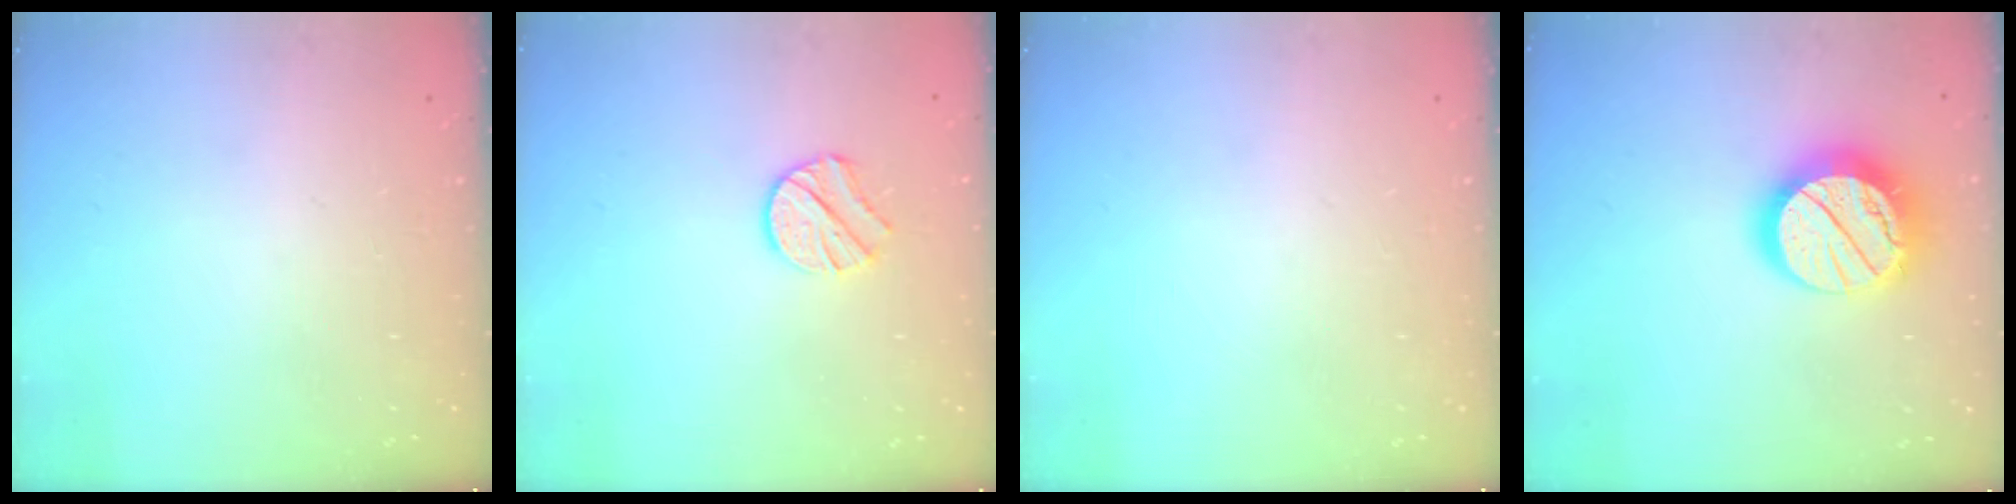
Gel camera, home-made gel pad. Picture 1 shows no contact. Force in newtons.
{"total": 8.5, "press": 8.4, "slide": 0.6}
{"total": 0.0}
{"total": 21.2, "press": 21.1, "slide": 1.6}